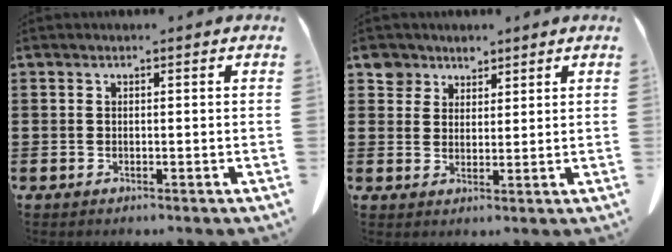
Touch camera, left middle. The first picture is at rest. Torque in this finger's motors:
{"motor_torque": [0.92, 1.21, -0.01, 0.01]}